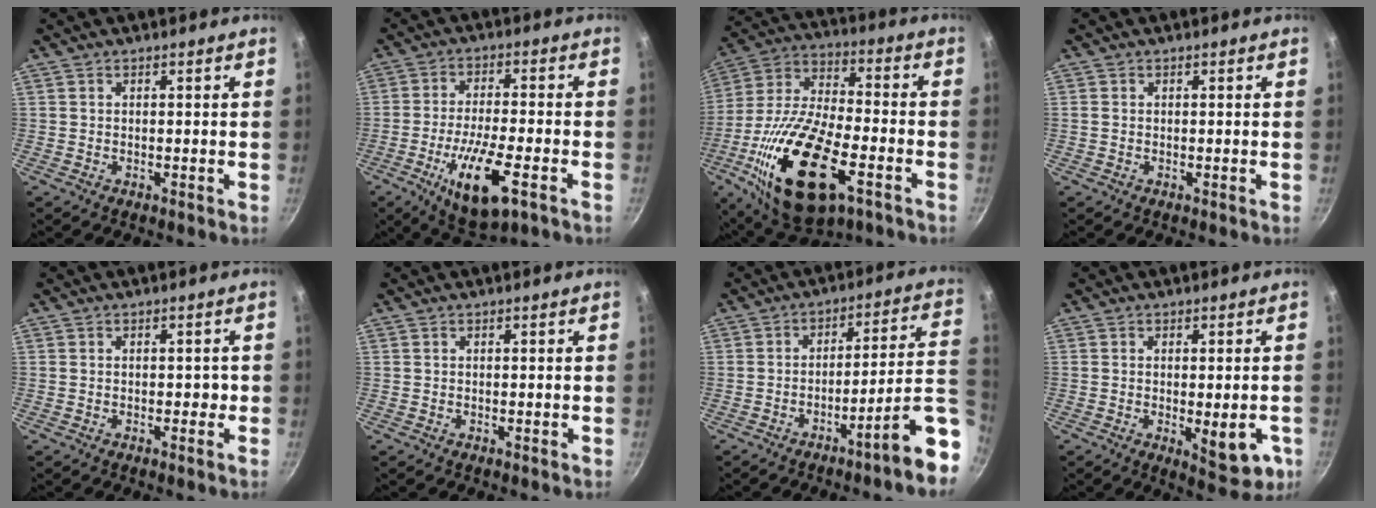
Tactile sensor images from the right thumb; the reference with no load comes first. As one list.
[{"total": 13.9, "force": [-5.6, 4.2, 11.9], "torque": [-0.212, 0.010, -0.094]}, {"total": 26.2, "force": [-9.9, 11.8, 21.3], "torque": [-0.401, 0.021, -0.177]}, {"total": 0.6, "force": [0.0, 0.5, 0.3], "torque": [-0.005, 0.002, -0.002]}, {"total": 1.6, "force": [-0.6, 0.9, 1.2], "torque": [-0.003, 0.013, -0.008]}, {"total": 0.0}, {"total": 13.4, "force": [-5.5, 1.4, 12.1], "torque": [-0.151, 0.047, -0.080]}, {"total": 8.7, "force": [-2.1, 3.3, 7.7], "torque": [-0.084, -0.007, -0.019]}]